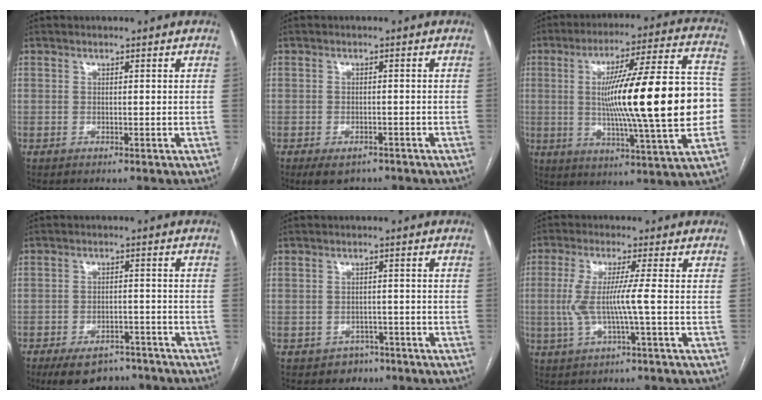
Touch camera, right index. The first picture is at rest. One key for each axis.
{"total": 4.5, "fx": -3.3, "fy": 2.3, "fz": 2.0, "tx": -0.030, "ty": -0.004, "tz": -0.044}
{"total": 24.7, "fx": -0.8, "fy": 1.5, "fz": 24.7, "tx": -0.339, "ty": 0.019, "tz": -0.014}
{"total": 10.2, "fx": -8.2, "fy": 4.7, "fz": 3.8, "tx": -0.051, "ty": 0.006, "tz": -0.116}
{"total": 3.5, "fx": -2.2, "fy": 2.7, "fz": 0.2, "tx": -0.001, "ty": 0.014, "tz": -0.027}
{"total": 6.6, "fx": -0.8, "fy": -0.6, "fz": 6.6, "tx": -0.143, "ty": 0.005, "tz": -0.014}